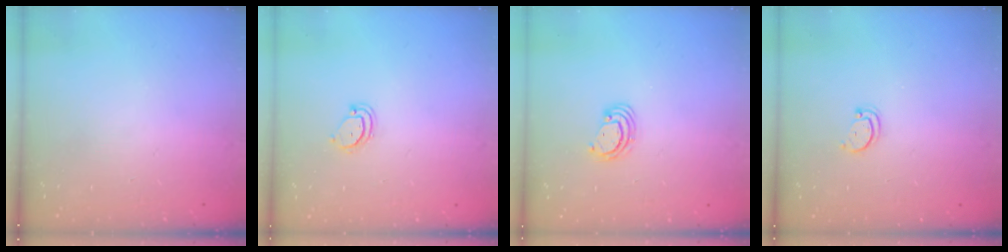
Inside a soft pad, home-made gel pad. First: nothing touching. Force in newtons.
{"total": 3.4, "press": 3.4, "slide": 0.6}
{"total": 2.4, "press": 2.4, "slide": 0.2}
{"total": 2.8, "press": 2.7, "slide": 0.3}